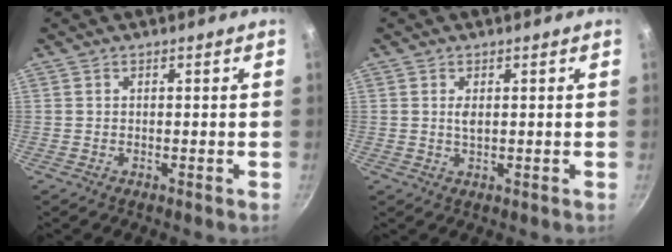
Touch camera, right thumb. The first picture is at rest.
{"total": 1.8, "force": [0.4, 0.8, 1.5], "torque": [-0.028, 0.000, 0.010]}